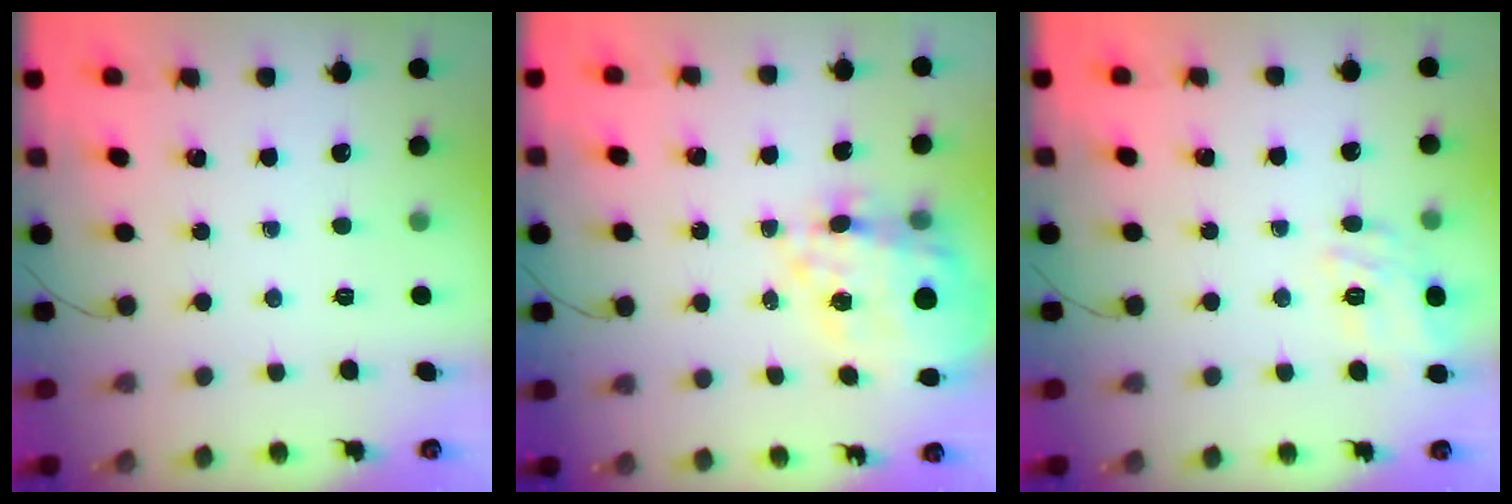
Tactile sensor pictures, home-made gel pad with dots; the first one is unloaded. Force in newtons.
{"total": 17.9, "press": 17.4, "slide": 4.3}
{"total": 8.5, "press": 8.5, "slide": 1.0}